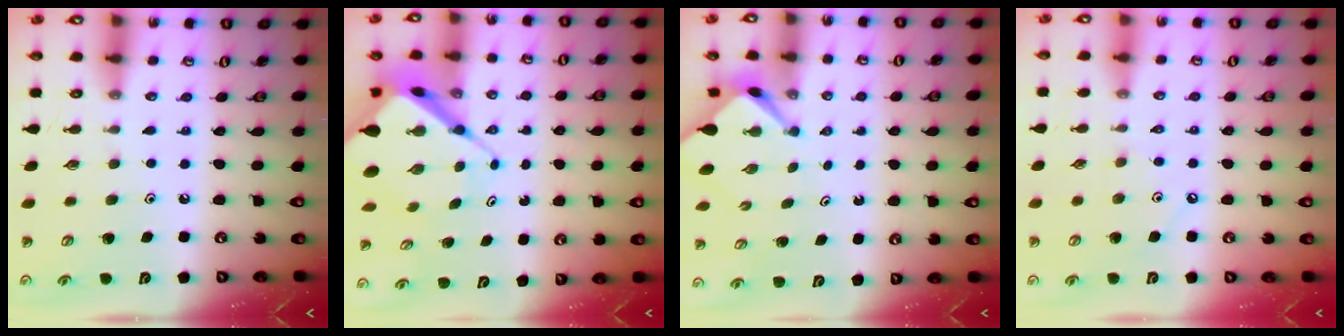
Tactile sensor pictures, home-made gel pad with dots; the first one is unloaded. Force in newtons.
{"total": 9.8, "press": 9.8, "slide": 0.9}
{"total": 2.5, "press": 2.4, "slide": 0.3}
{"total": 1.8, "press": 1.7, "slide": 0.4}